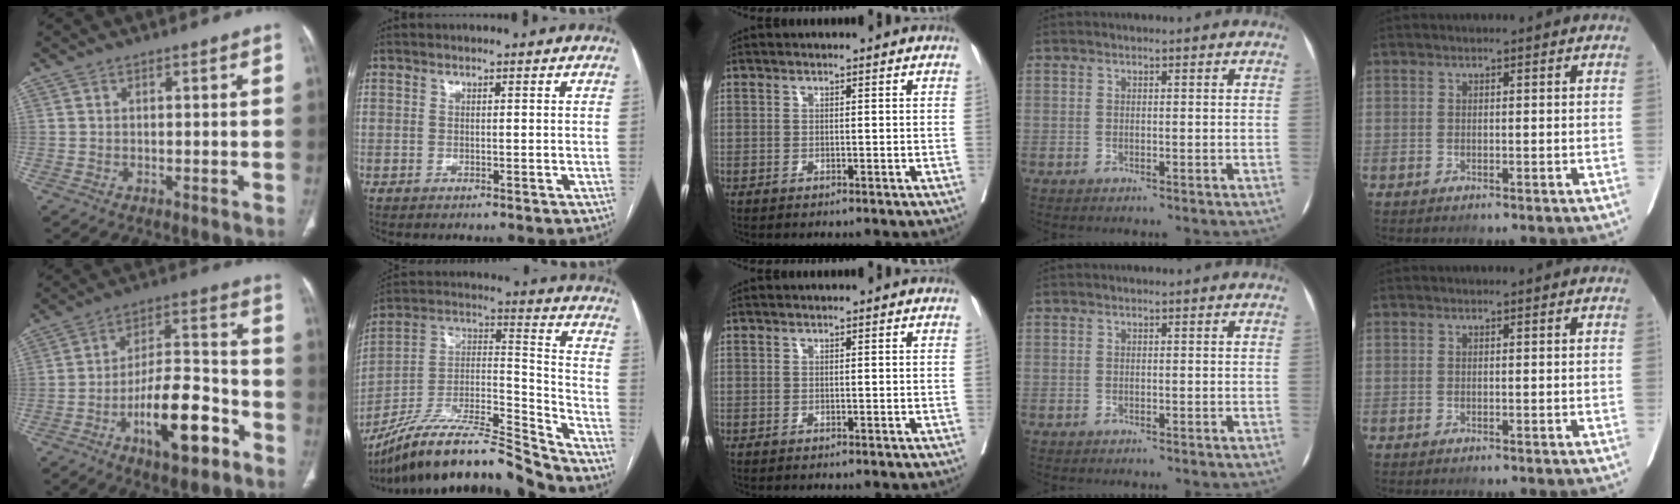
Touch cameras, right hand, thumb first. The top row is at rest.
{"thumb": {"total": 16.0, "force": [-7.6, 6.1, 12.7], "torque": [-0.189, 0.054, -0.121]}, "index": {"total": 20.3, "force": [-18.5, 0.9, 8.3], "torque": [-0.158, 0.033, -0.327]}}